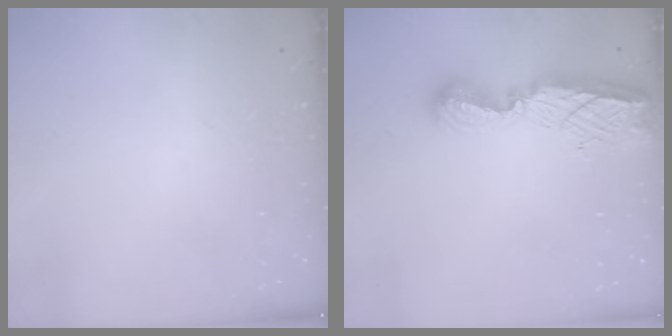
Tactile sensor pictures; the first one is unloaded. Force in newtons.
{"total": 13.5, "press": 13.5, "slide": 0.9}